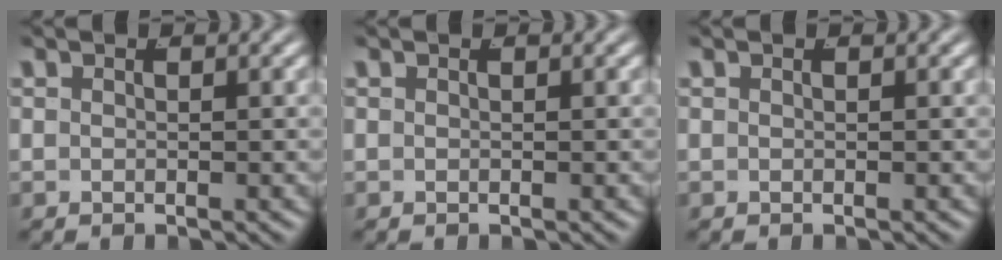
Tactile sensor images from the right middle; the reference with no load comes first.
{"total": 0.0}
{"total": 0.0}